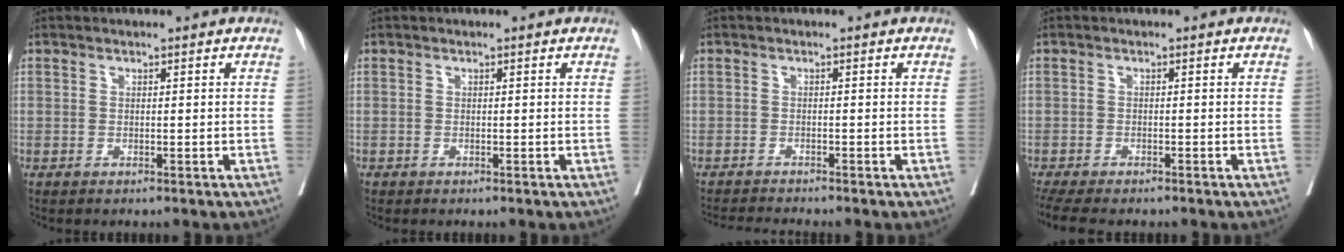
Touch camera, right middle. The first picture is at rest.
{"total": 0.0}
{"total": 3.2, "force": [-3.0, -1.0, 0.6], "torque": [-0.006, -0.015, -0.051]}
{"total": 7.7, "force": [-6.3, 2.1, 3.9], "torque": [-0.065, -0.008, -0.097]}